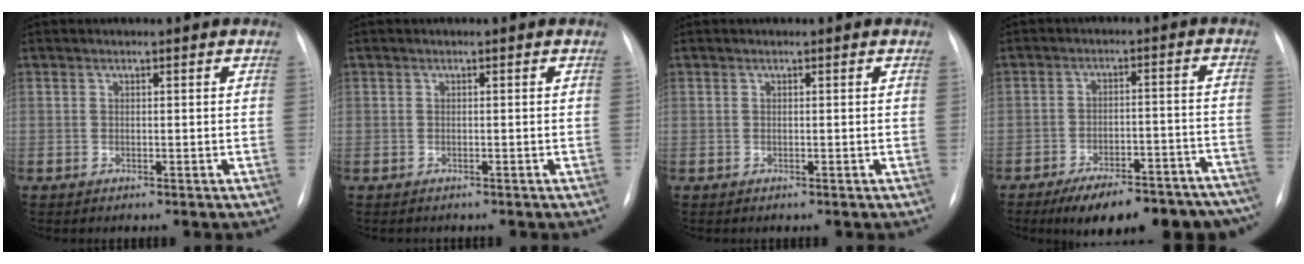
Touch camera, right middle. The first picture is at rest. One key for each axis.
{"total": 0.7, "fx": -0.4, "fy": 0.5, "fz": -0.1, "tx": -0.006, "ty": 0.003, "tz": -0.008}
{"total": 0.0}
{"total": 20.0, "fx": -16.7, "fy": 5.9, "fz": 9.1, "tx": -0.073, "ty": 0.027, "tz": -0.216}